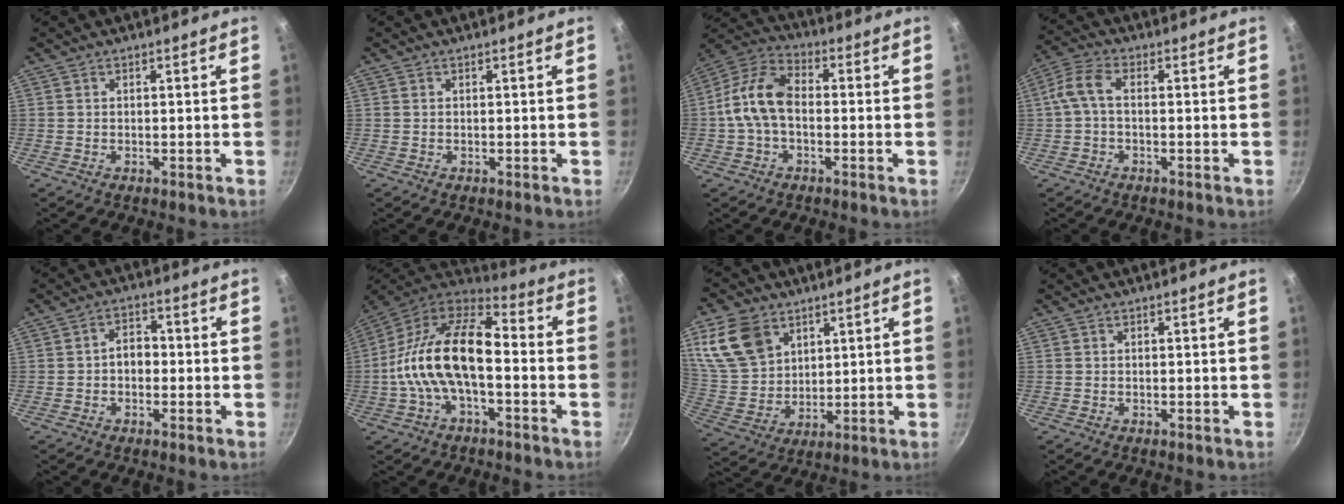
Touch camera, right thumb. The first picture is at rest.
{"total": 0.0}
{"total": 10.8, "force": [-1.0, 6.6, 8.5], "torque": [-0.157, 0.040, -0.038]}
{"total": 5.4, "force": [-0.3, 2.6, 4.6], "torque": [-0.116, 0.021, -0.020]}
{"total": 3.9, "force": [-0.7, 2.9, 2.6], "torque": [-0.017, 0.015, -0.016]}
{"total": 18.5, "force": [-2.6, 9.3, 15.7], "torque": [-0.280, 0.048, -0.063]}
{"total": 14.4, "force": [7.0, 10.2, 7.2], "torque": [-0.125, -0.020, 0.151]}
{"total": 0.0}